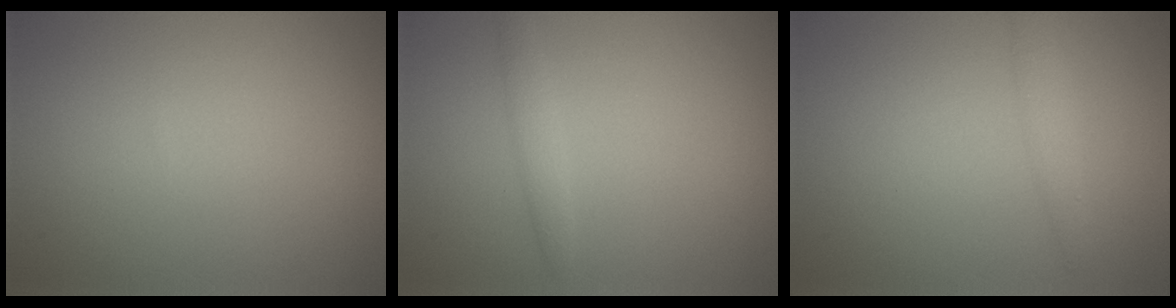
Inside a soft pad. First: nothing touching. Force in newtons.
{"total": 1.2, "press": 1.2, "slide": 0.1}
{"total": 1.4, "press": 1.4, "slide": 0.0}